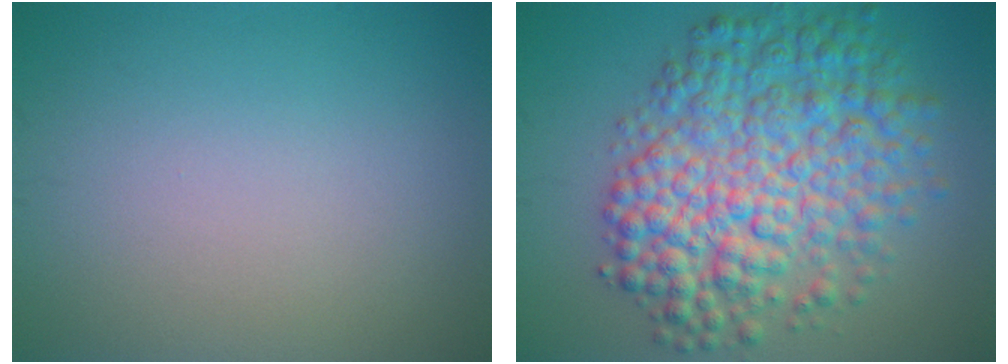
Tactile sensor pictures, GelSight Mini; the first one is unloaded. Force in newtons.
{"total": 9.8, "press": 9.8, "slide": 0.1}